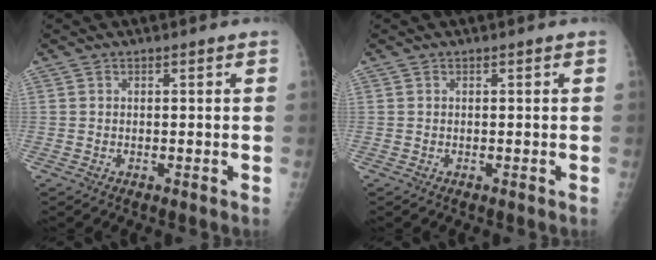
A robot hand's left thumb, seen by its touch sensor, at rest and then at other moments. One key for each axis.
{"total": 0.0}